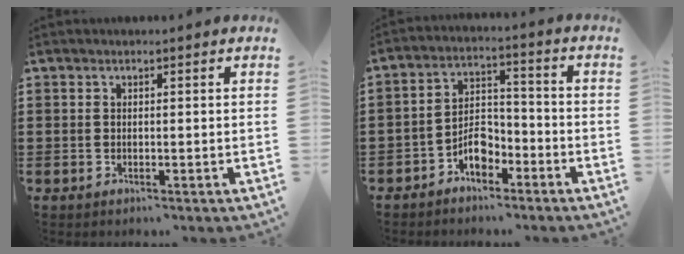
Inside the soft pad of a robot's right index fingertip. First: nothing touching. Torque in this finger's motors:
{"motor_torque": [0.67, 0.64, 0.17, 0.06]}